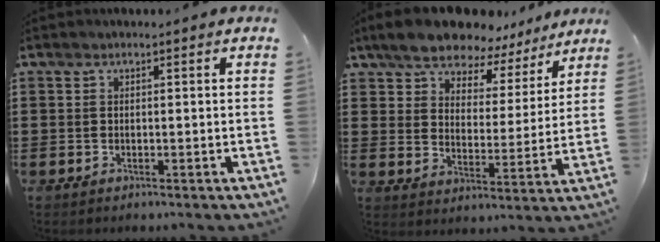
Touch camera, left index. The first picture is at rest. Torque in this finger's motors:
{"motor_torque": [2.14, 0.00, 1.05, 0.21]}